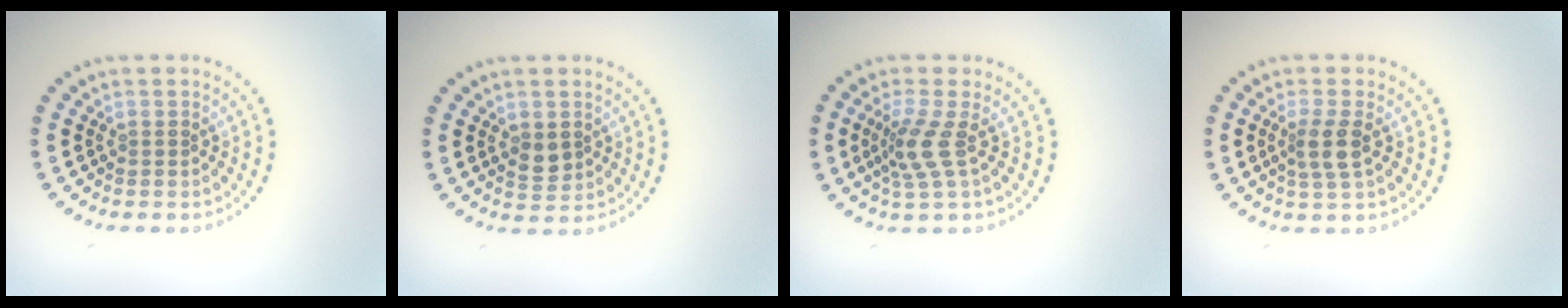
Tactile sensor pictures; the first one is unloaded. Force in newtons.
{"total": 1.8, "press": 1.7, "slide": 0.3}
{"total": 2.8, "press": 2.0, "slide": 1.9}
{"total": 2.2, "press": 1.9, "slide": 1.1}